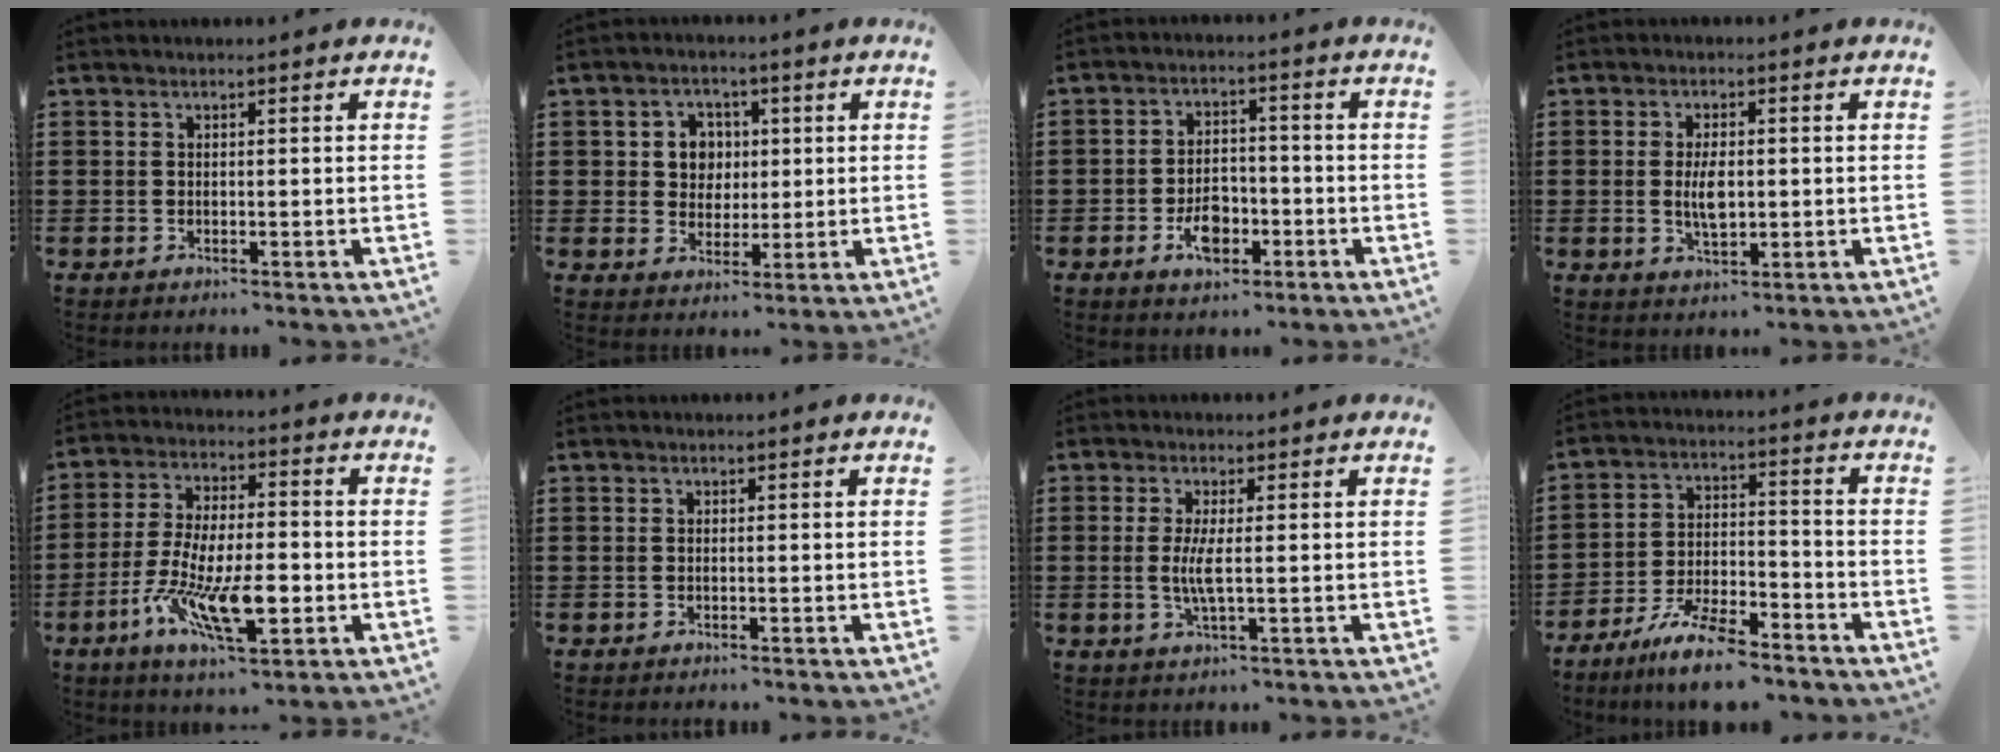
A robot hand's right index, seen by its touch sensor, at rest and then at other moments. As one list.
[{"total": 5.0, "force": [0.9, 4.6, 1.8], "torque": [-0.048, 0.013, 0.011]}, {"total": 5.7, "force": [-2.3, 3.2, 4.1], "torque": [-0.074, 0.001, -0.043]}, {"total": 4.5, "force": [-0.1, 1.9, 4.1], "torque": [-0.086, -0.002, -0.003]}, {"total": 12.4, "force": [-4.8, 4.7, 10.4], "torque": [-0.218, 0.000, -0.087]}, {"total": 0.0}, {"total": 3.9, "force": [-0.1, 0.3, 3.9], "torque": [-0.085, -0.012, -0.007]}, {"total": 8.8, "force": [-7.5, 1.5, 4.3], "torque": [-0.089, 0.012, -0.142]}]